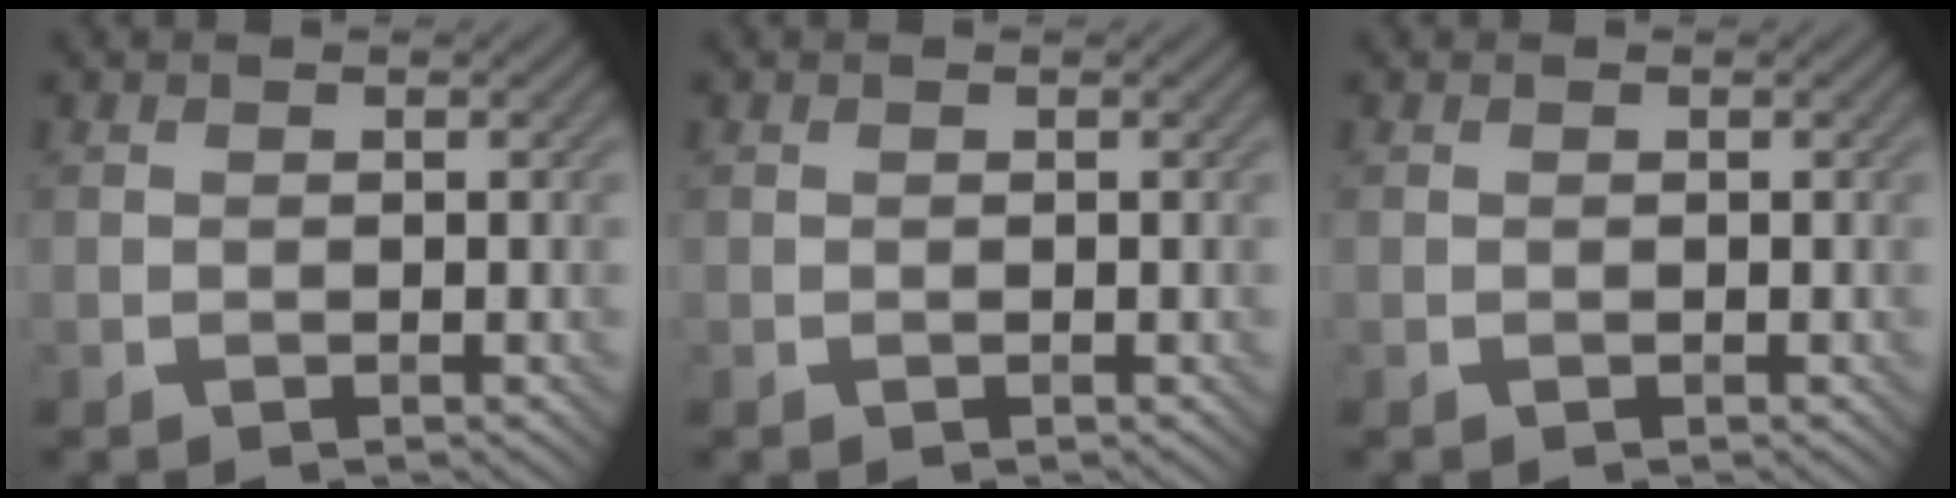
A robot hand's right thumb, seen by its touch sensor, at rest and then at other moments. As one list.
[{"total": 0.0}, {"total": 0.0}]